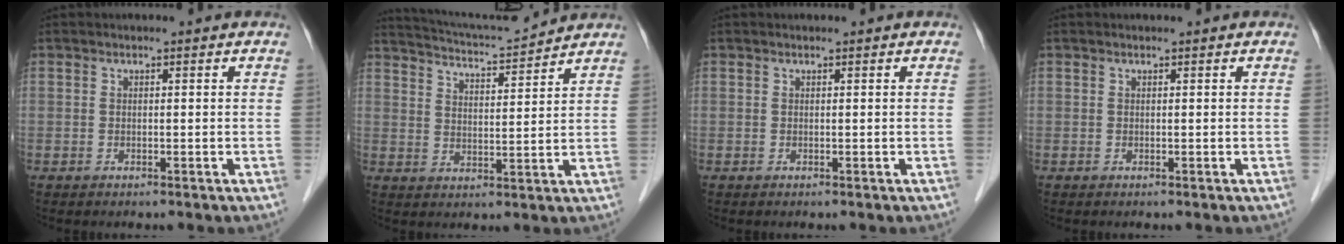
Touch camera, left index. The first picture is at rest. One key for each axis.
{"total": 10.3, "fx": 10.0, "fy": -0.5, "fz": 2.4, "tx": -0.053, "ty": 0.011, "tz": 0.163}
{"total": 0.0}
{"total": 0.0}